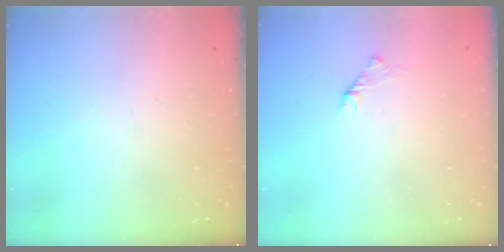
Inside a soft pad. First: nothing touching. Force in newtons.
{"total": 2.0, "press": 1.9, "slide": 0.6}